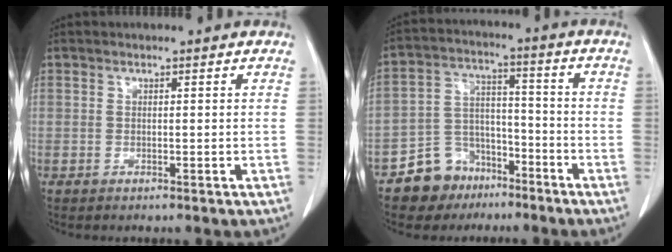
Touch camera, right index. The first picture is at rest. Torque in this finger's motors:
{"motor_torque": [-0.25, -0.19, -0.49, -0.21]}